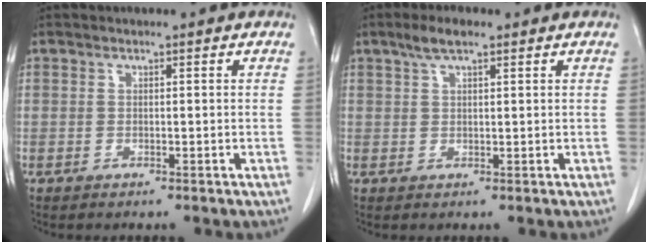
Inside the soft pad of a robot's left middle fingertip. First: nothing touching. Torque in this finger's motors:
{"motor_torque": [0.27, -0.14, -0.11, 0.00]}